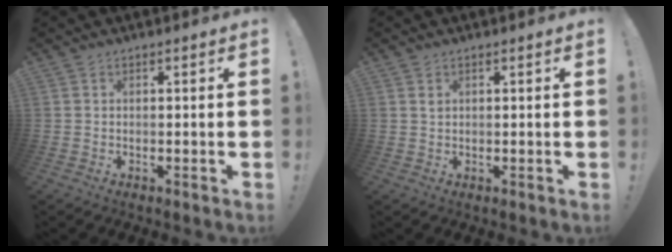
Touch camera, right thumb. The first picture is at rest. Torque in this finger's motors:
{"motor_torque": [-0.24, 0.11, -0.05, 0.24, -0.03]}